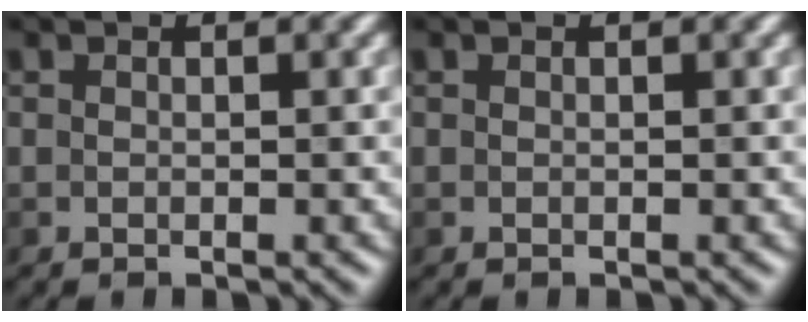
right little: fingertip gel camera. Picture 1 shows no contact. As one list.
[{"total": 0.0}]